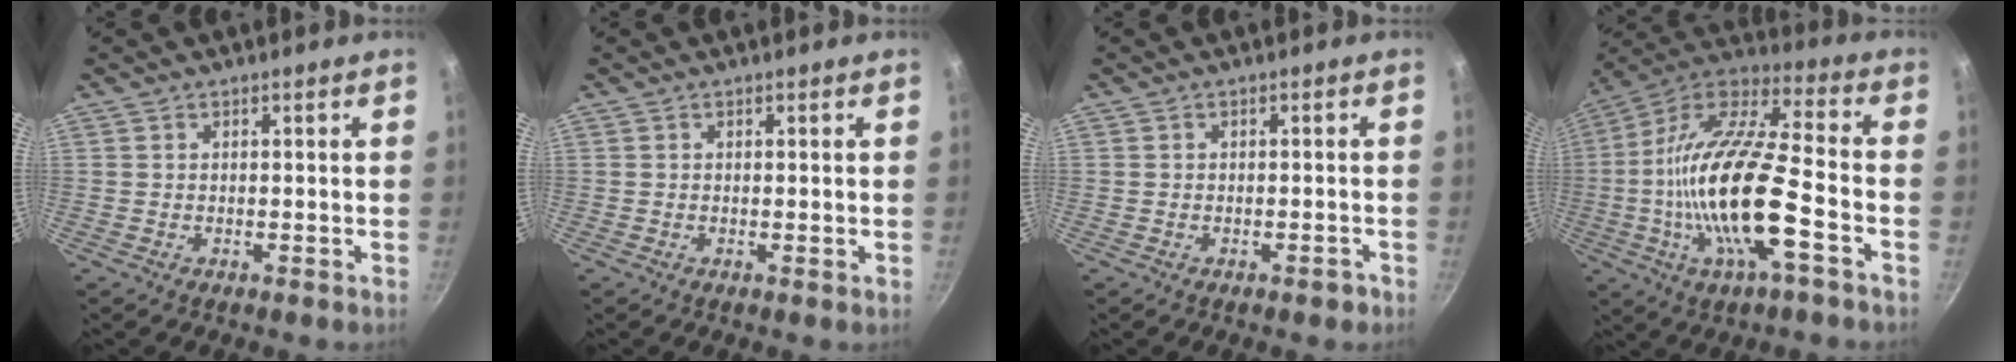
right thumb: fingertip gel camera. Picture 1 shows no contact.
{"total": 0.0}
{"total": 1.7, "force": [-1.1, 0.9, 1.0], "torque": [-0.006, 0.017, -0.008]}
{"total": 22.9, "force": [-5.4, 6.8, 21.1], "torque": [-0.400, 0.029, -0.116]}